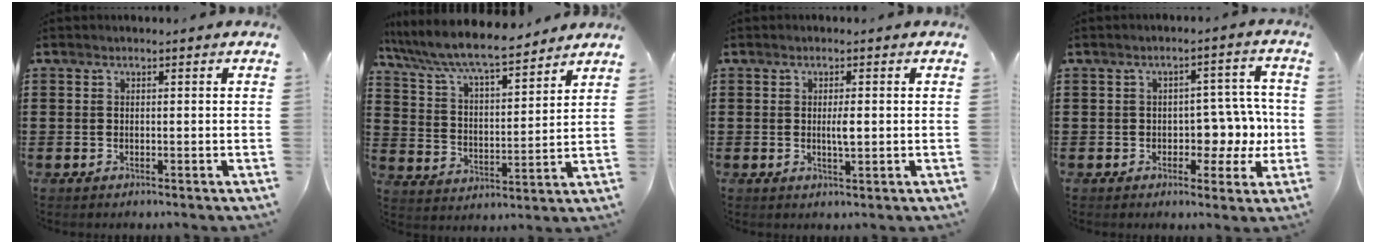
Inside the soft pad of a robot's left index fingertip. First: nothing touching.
{"total": 7.6, "force": [6.8, 0.8, 3.2], "torque": [-0.092, -0.040, 0.112]}
{"total": 2.3, "force": [0.0, 0.4, 2.3], "torque": [-0.044, -0.003, -0.002]}
{"total": 5.6, "force": [-0.4, 3.9, 4.1], "torque": [-0.069, 0.002, -0.014]}